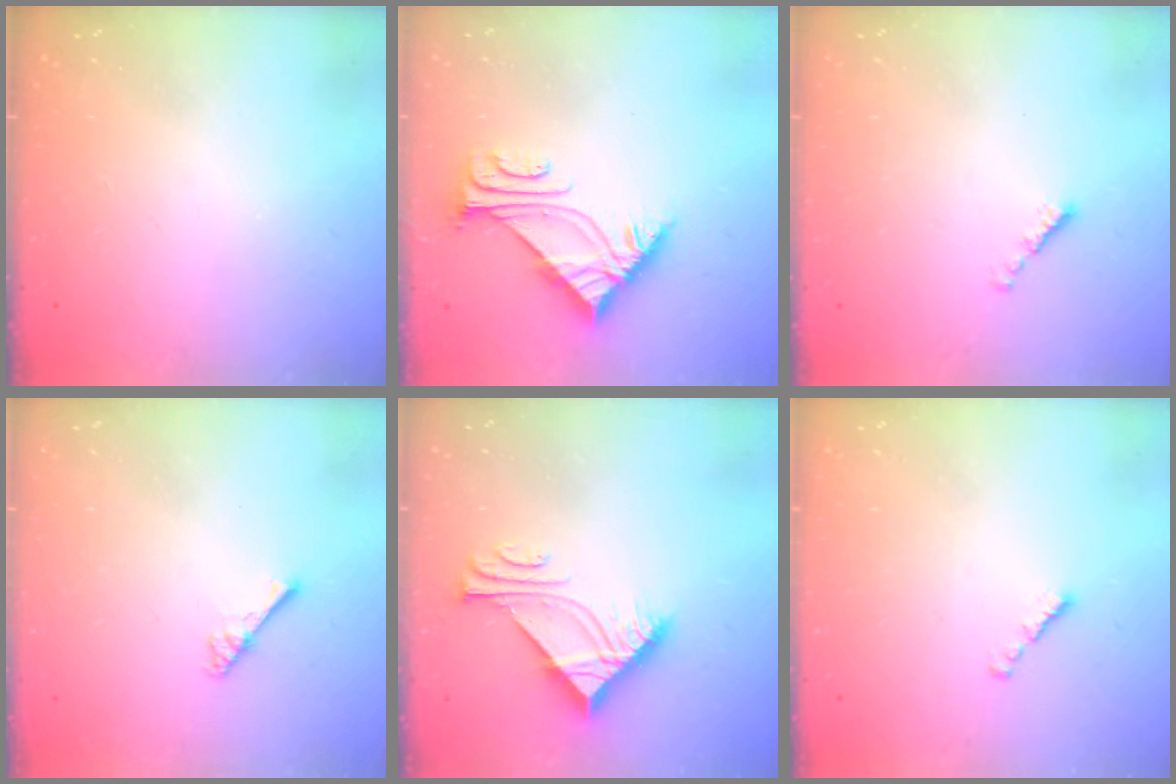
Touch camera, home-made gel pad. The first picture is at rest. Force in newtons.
{"total": 4.9, "press": 4.9, "slide": 0.7}
{"total": 0.7, "press": 0.5, "slide": 0.4}
{"total": 2.4, "press": 2.4, "slide": 0.4}
{"total": 9.4, "press": 9.4, "slide": 0.8}
{"total": 1.3, "press": 1.1, "slide": 0.6}